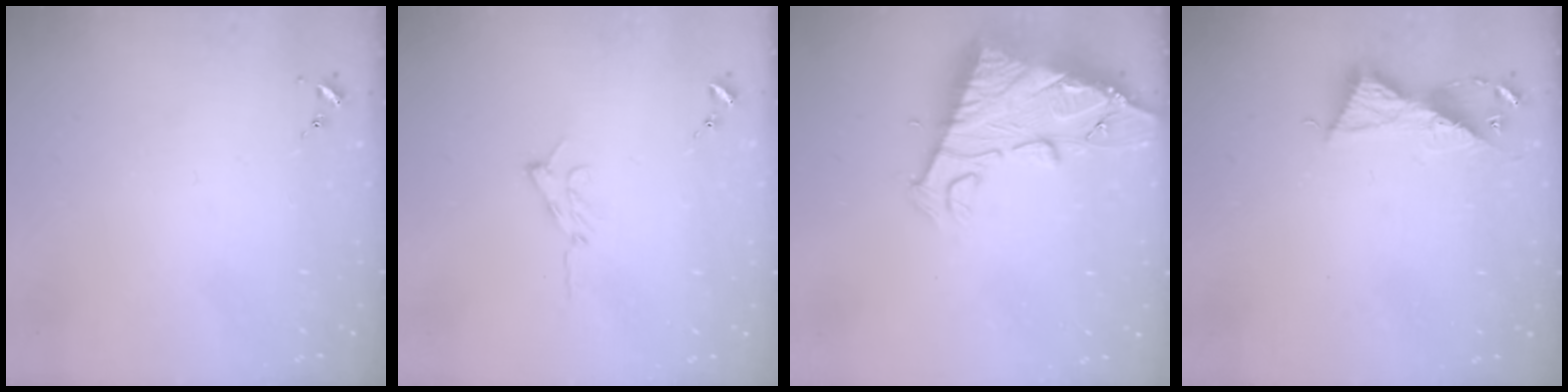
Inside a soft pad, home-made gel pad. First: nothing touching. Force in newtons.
{"total": 6.5, "press": 6.5, "slide": 0.8}
{"total": 15.0, "press": 14.9, "slide": 1.4}
{"total": 8.8, "press": 8.7, "slide": 0.5}